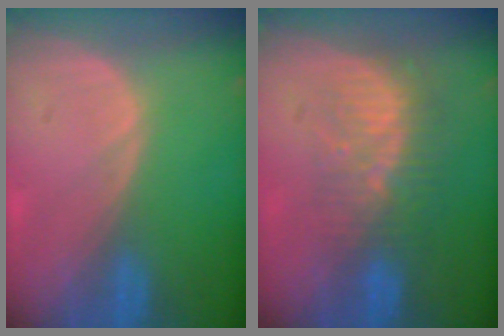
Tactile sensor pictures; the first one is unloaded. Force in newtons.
{"total": 8.5, "press": 7.4, "slide": 4.1}